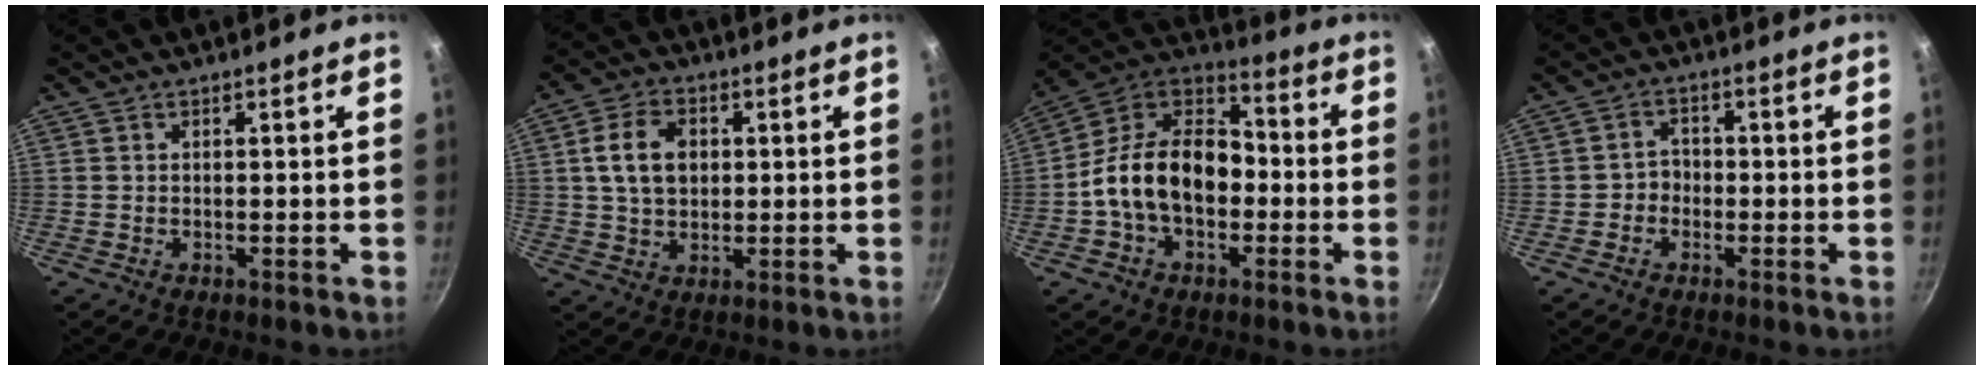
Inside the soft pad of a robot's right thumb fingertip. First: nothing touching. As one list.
[{"total": 9.2, "force": [1.6, 6.6, 6.2], "torque": [-0.097, 0.007, 0.025]}, {"total": 17.8, "force": [-2.6, 12.2, 12.6], "torque": [-0.183, 0.051, -0.065]}, {"total": 3.0, "force": [-1.1, 2.6, 1.1], "torque": [0.006, 0.017, -0.023]}]